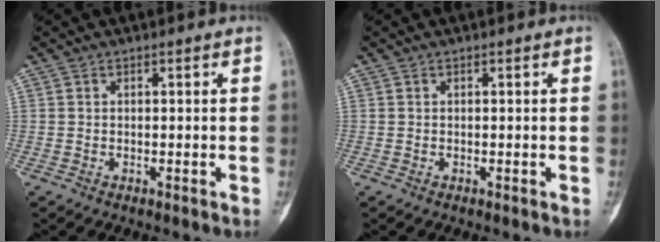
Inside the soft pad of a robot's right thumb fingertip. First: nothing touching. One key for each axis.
{"total": 0.0}